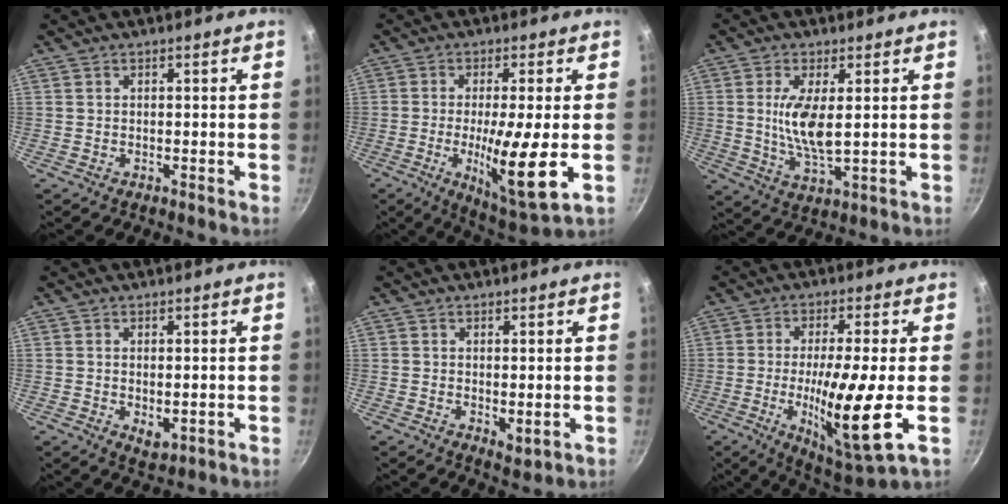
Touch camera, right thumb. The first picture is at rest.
{"total": 13.1, "force": [-2.1, 1.7, 12.8], "torque": [-0.220, -0.018, -0.032]}
{"total": 8.8, "force": [1.2, 3.1, 8.1], "torque": [-0.159, -0.013, 0.028]}
{"total": 3.1, "force": [-0.1, 1.7, 2.6], "torque": [-0.039, -0.012, 0.002]}
{"total": 2.5, "force": [0.4, 1.2, 2.2], "torque": [-0.034, -0.013, 0.007]}
{"total": 15.7, "force": [-2.9, 1.8, 15.4], "torque": [-0.272, -0.012, -0.046]}